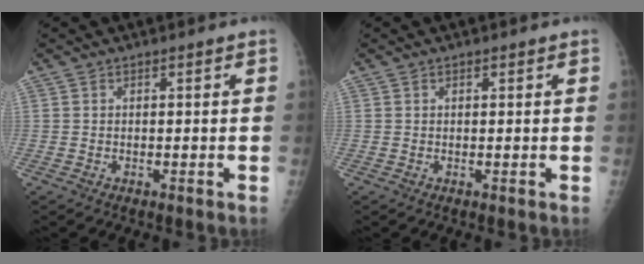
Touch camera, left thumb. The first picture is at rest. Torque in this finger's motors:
{"motor_torque": [-0.03, 0.15, -0.07, -0.02, -0.02]}